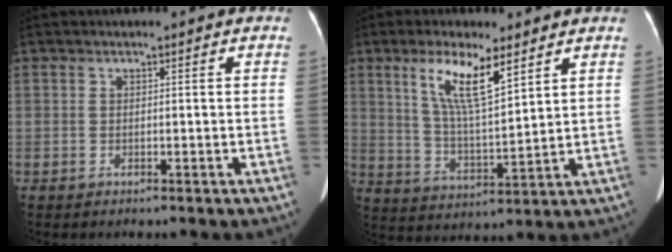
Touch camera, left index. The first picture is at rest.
{"total": 9.4, "force": [5.0, 1.8, 7.8], "torque": [-0.152, -0.006, 0.099]}